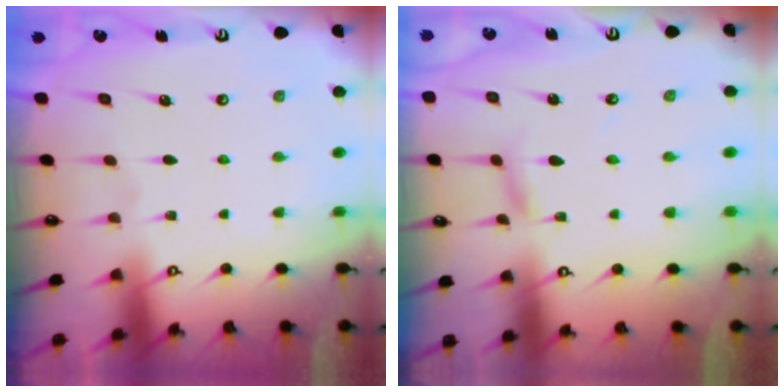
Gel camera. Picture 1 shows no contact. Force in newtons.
{"total": 3.5, "press": 3.5, "slide": 0.4}